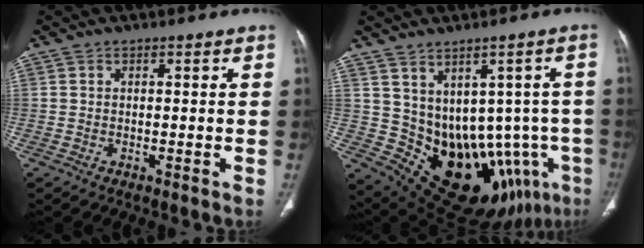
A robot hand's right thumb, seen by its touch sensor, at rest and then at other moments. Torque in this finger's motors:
{"motor_torque": [-0.41, 1.39, 0.77, 0.71, 0.08]}